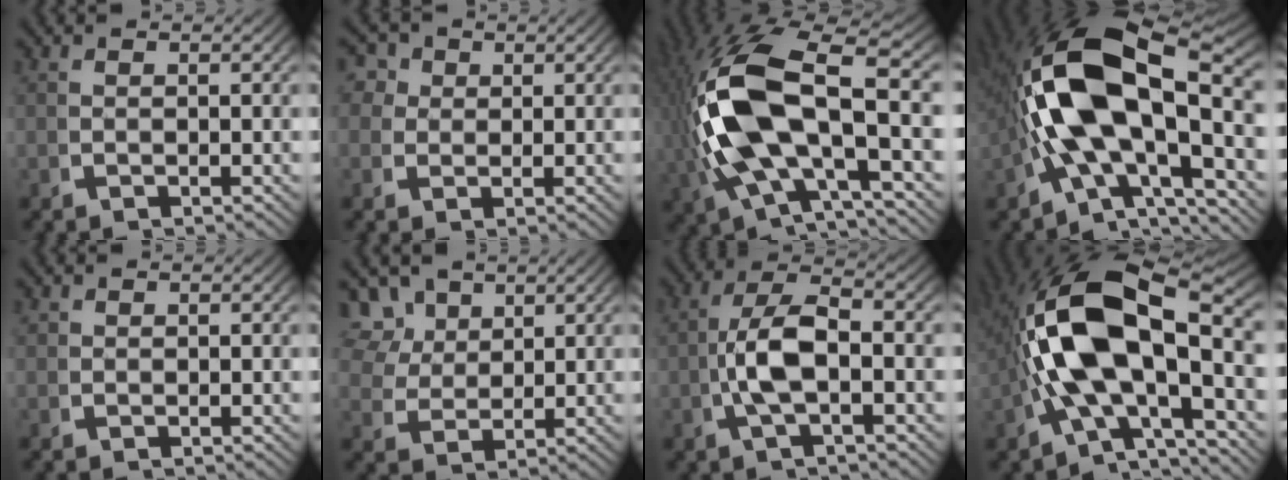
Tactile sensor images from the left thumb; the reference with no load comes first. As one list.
[{"total": 4.6, "force": [1.9, 3.9, 1.7], "torque": [-0.042, -0.004, 0.025]}, {"total": 14.8, "force": [0.5, 7.6, 12.7], "torque": [-0.283, -0.014, 0.028]}, {"total": 19.1, "force": [0.3, 11.4, 15.3], "torque": [-0.314, -0.036, 0.021]}, {"total": 0.6, "force": [0.2, 0.5, -0.1], "torque": [-0.004, -0.007, 0.006]}, {"total": 6.0, "force": [2.7, 4.8, 2.3], "torque": [-0.062, -0.016, 0.056]}, {"total": 6.7, "force": [-0.1, 3.5, 5.8], "torque": [-0.131, -0.014, 0.002]}, {"total": 17.0, "force": [0.4, 9.8, 13.9], "torque": [-0.288, -0.031, 0.021]}]